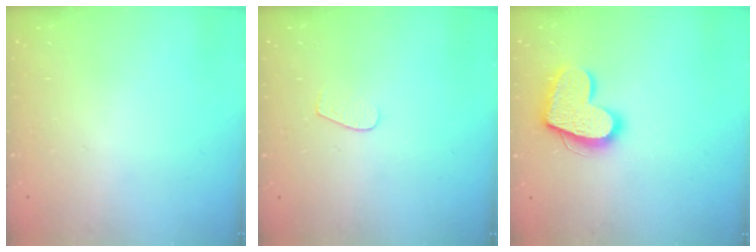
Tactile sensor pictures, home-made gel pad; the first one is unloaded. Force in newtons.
{"total": 3.1, "press": 3.1, "slide": 0.2}
{"total": 15.8, "press": 15.7, "slide": 1.4}